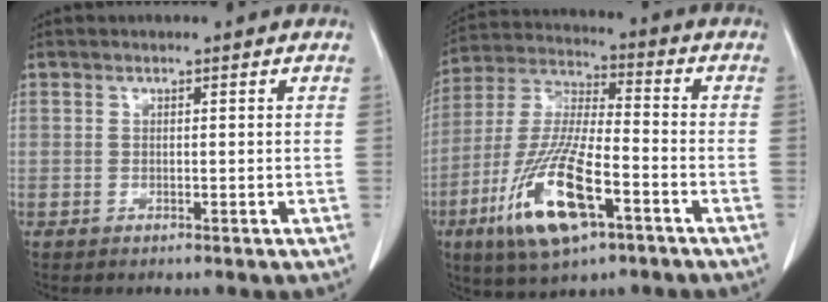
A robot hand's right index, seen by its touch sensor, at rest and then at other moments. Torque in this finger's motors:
{"motor_torque": [1.52, -0.61, 0.90, 0.21]}